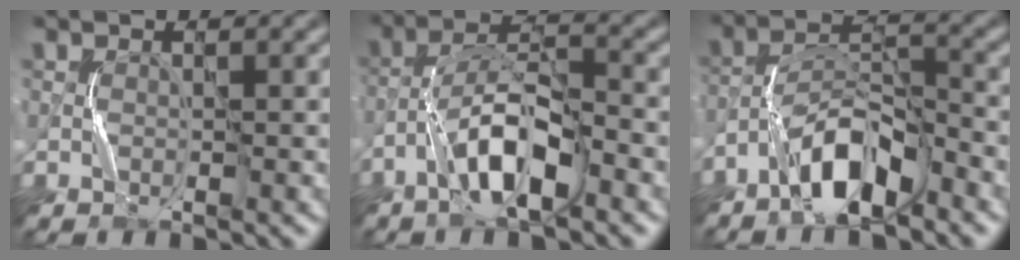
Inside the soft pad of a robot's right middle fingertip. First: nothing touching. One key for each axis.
{"total": 6.6, "fx": -3.5, "fy": 1.8, "fz": 5.3, "tx": -0.098, "ty": 0.017, "tz": -0.067}
{"total": 6.0, "fx": -4.2, "fy": 1.9, "fz": 3.8, "tx": -0.070, "ty": 0.009, "tz": -0.081}